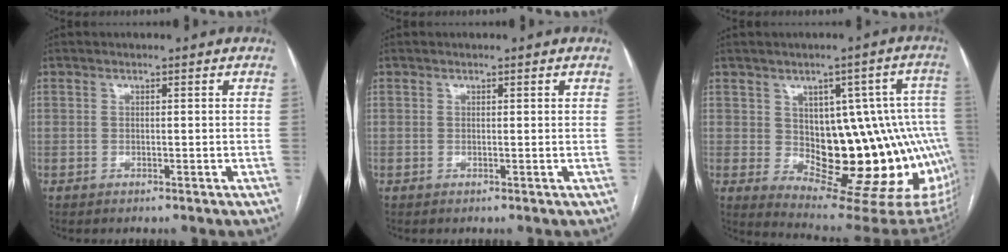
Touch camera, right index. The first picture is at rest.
{"total": 0.0}
{"total": 19.5, "force": [-1.4, 7.7, 17.9], "torque": [-0.149, 0.028, 0.005]}